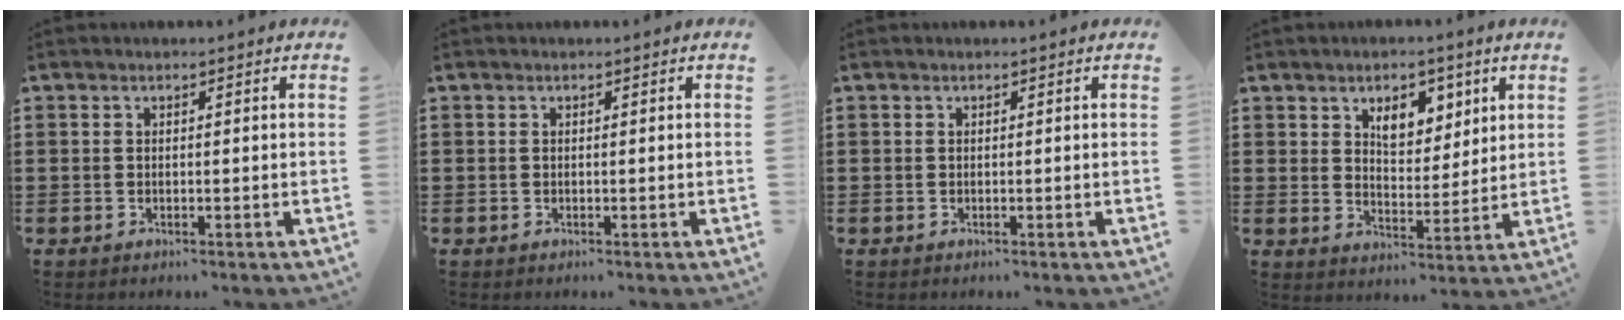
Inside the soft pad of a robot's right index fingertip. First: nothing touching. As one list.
[{"total": 0.0}, {"total": 0.0}, {"total": 5.8, "force": [3.3, 3.4, 3.3], "torque": [-0.056, 0.004, 0.055]}]